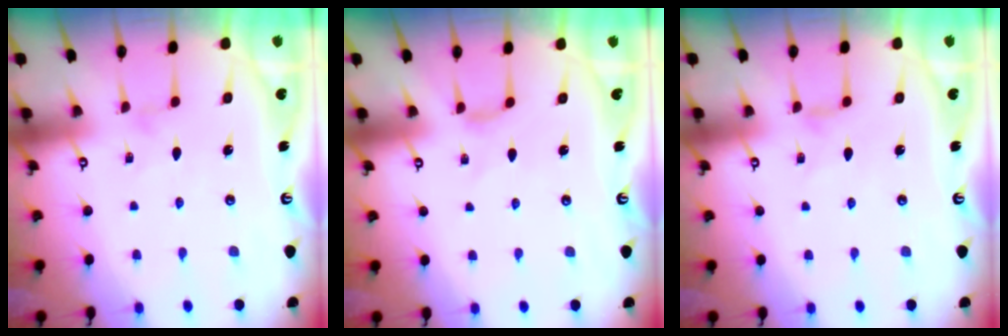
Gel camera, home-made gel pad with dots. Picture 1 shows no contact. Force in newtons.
{"total": 0.0}
{"total": 1.4, "press": 1.3, "slide": 0.4}